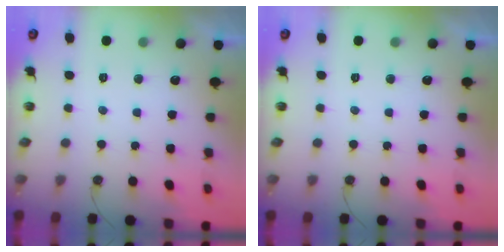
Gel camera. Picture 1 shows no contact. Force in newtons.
{"total": 0.0}